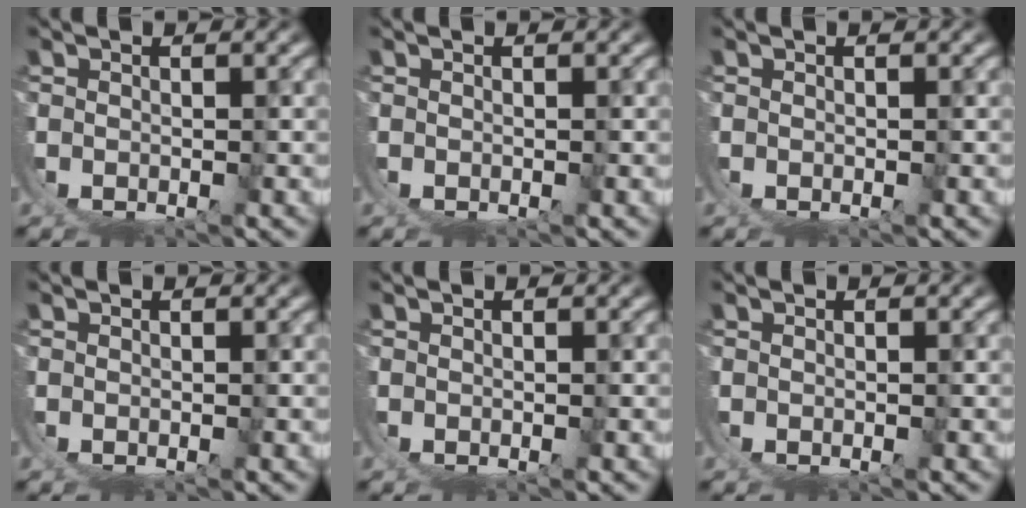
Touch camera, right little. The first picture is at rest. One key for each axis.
{"total": 0.0}
{"total": 0.0}
{"total": 0.0}
{"total": 0.0}
{"total": 0.0}